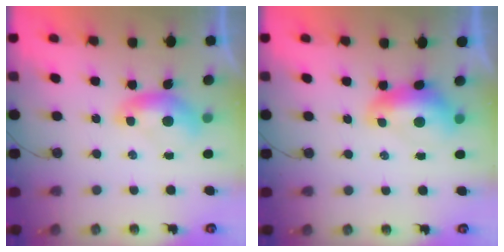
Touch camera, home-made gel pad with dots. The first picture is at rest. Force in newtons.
{"total": 1.6, "press": 1.5, "slide": 0.6}